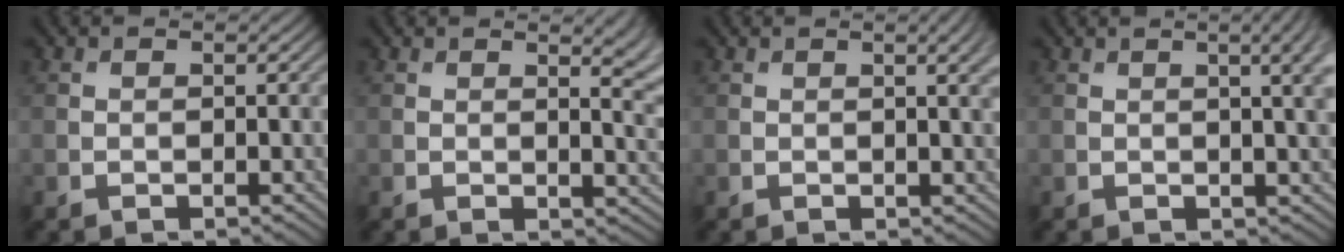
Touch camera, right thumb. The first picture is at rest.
{"total": 6.1, "force": [2.2, 2.2, 5.2], "torque": [-0.054, 0.006, 0.028]}
{"total": 3.4, "force": [1.2, 0.8, 3.1], "torque": [-0.039, 0.004, 0.016]}
{"total": 6.5, "force": [2.0, 2.0, 5.9], "torque": [-0.062, 0.018, 0.017]}